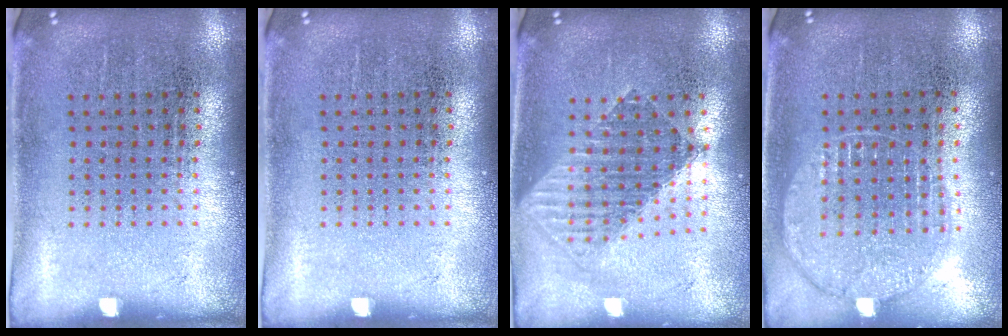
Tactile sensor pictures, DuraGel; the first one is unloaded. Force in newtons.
{"total": 0.0}
{"total": 1.6, "press": 1.4, "slide": 0.9}
{"total": 1.1, "press": 1.1, "slide": 0.1}